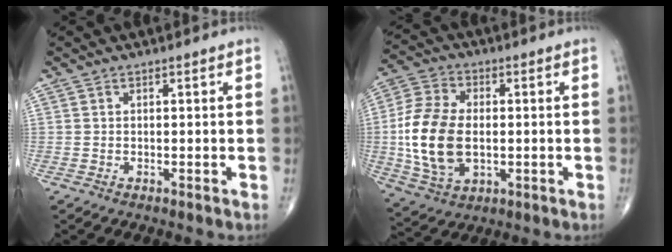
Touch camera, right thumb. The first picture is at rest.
{"total": 15.5, "force": [-0.8, 9.6, 12.2], "torque": [-0.242, 0.003, -0.010]}